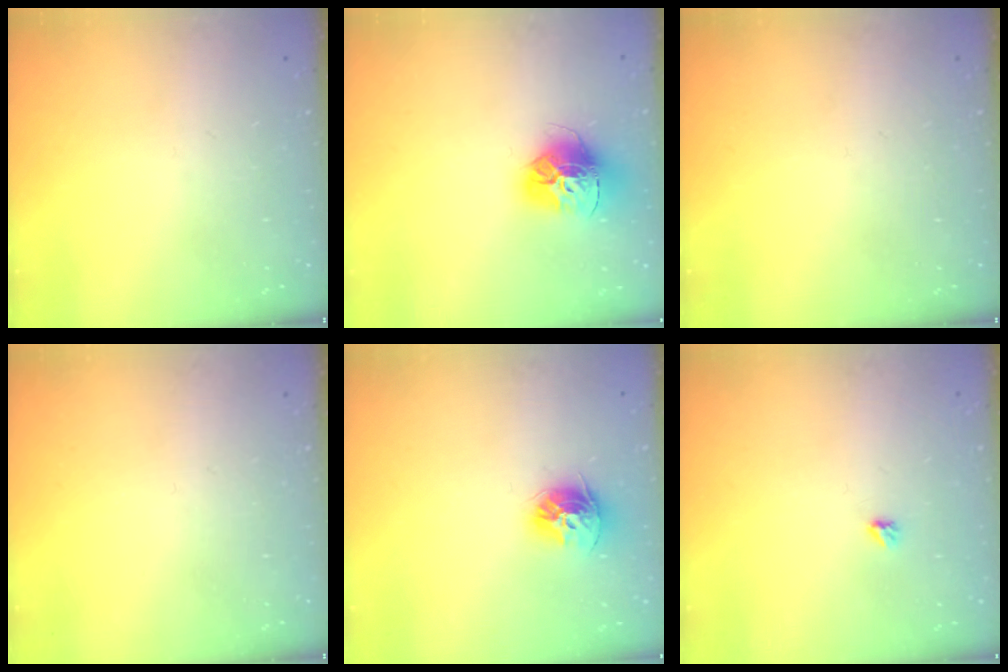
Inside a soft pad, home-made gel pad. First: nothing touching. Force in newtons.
{"total": 14.8, "press": 14.8, "slide": 1.6}
{"total": 0.0}
{"total": 0.0}
{"total": 10.6, "press": 10.6, "slide": 1.0}
{"total": 2.9, "press": 2.9, "slide": 0.5}